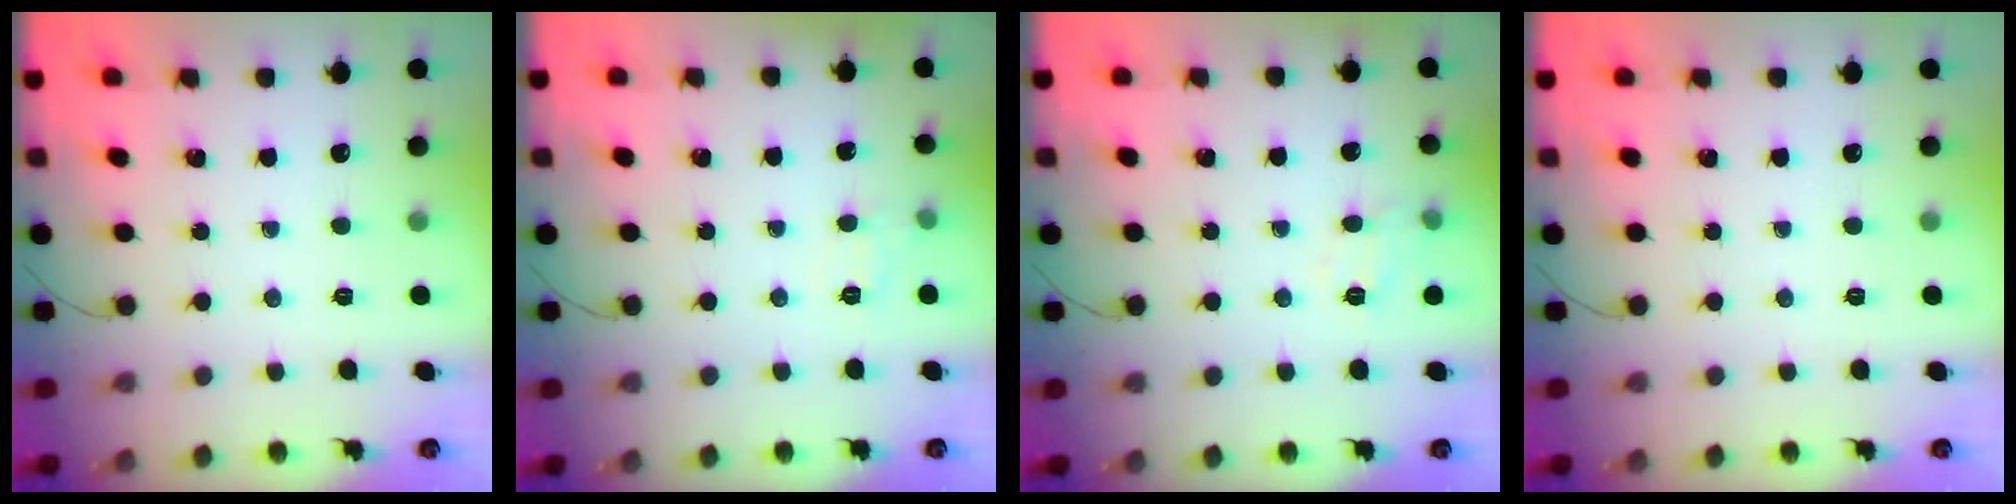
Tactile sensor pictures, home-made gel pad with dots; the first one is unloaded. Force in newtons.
{"total": 6.2, "press": 6.0, "slide": 1.5}
{"total": 7.8, "press": 7.8, "slide": 0.9}
{"total": 0.0}